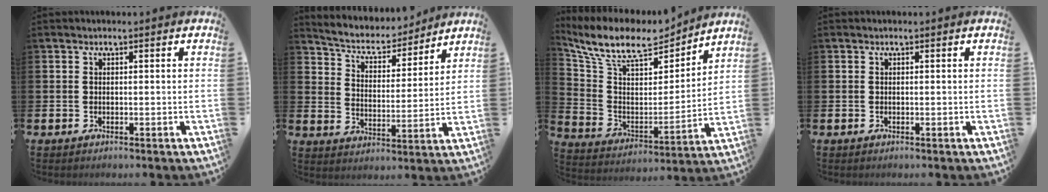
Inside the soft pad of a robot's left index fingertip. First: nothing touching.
{"total": 5.8, "force": [5.3, 2.0, 1.2], "torque": [-0.048, -0.046, 0.085]}
{"total": 10.8, "force": [9.4, 3.5, 3.9], "torque": [-0.118, -0.061, 0.161]}
{"total": 0.0}